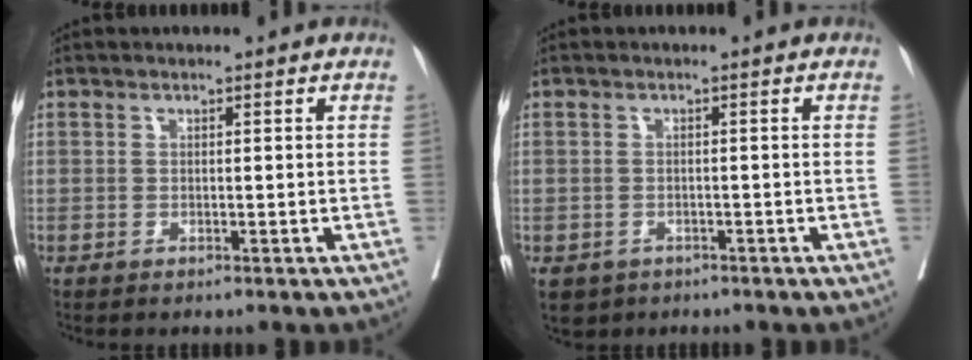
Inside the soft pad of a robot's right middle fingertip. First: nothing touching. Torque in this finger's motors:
{"motor_torque": [0.22, -0.32, 0.17, 0.03]}